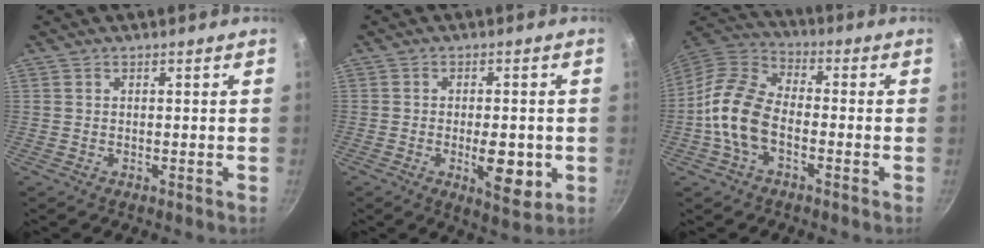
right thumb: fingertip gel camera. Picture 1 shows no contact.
{"total": 8.1, "force": [-1.8, 3.5, 7.1], "torque": [-0.083, -0.006, -0.020]}
{"total": 12.5, "force": [-3.2, 7.5, 9.5], "torque": [-0.166, 0.040, -0.077]}